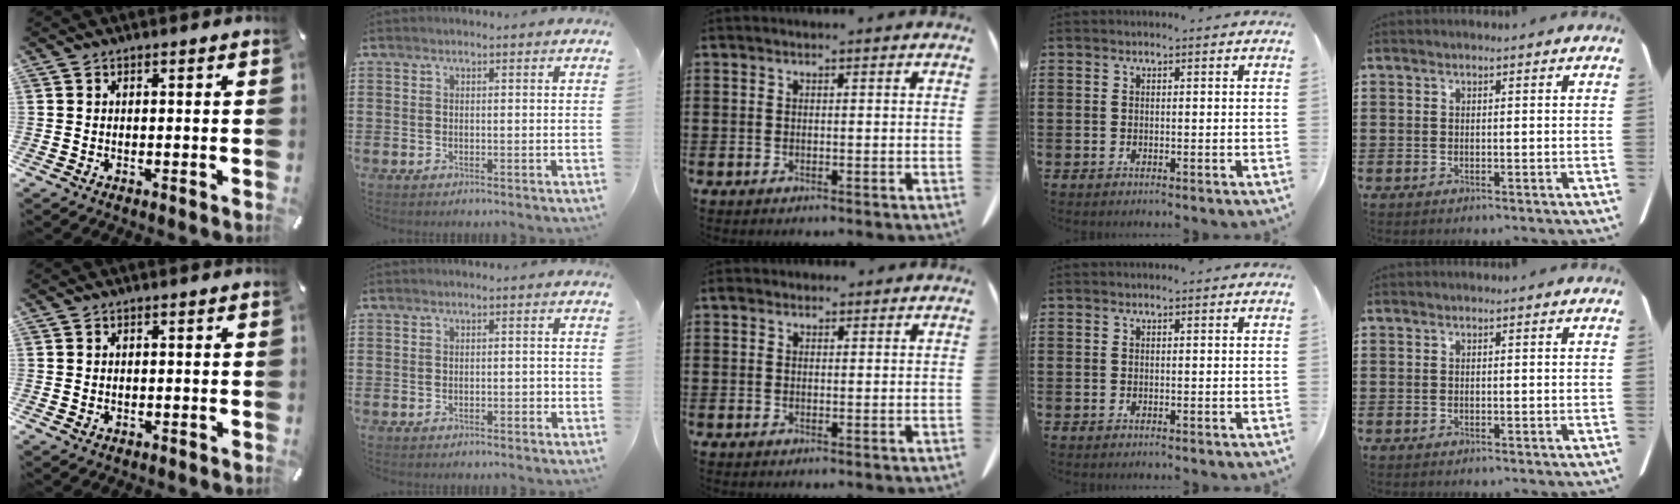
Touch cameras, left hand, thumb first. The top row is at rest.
{"thumb": {"total": 0.8, "force": [0.1, 0.7, 0.0], "torque": [-0.001, 0.006, 0.001]}, "index": {"total": 1.2, "force": [-0.7, 0.5, 0.9], "torque": [-0.018, 0.002, -0.013]}, "middle": {"total": 1.3, "force": [0.9, 0.8, 0.4], "torque": [-0.003, 0.000, 0.016]}}